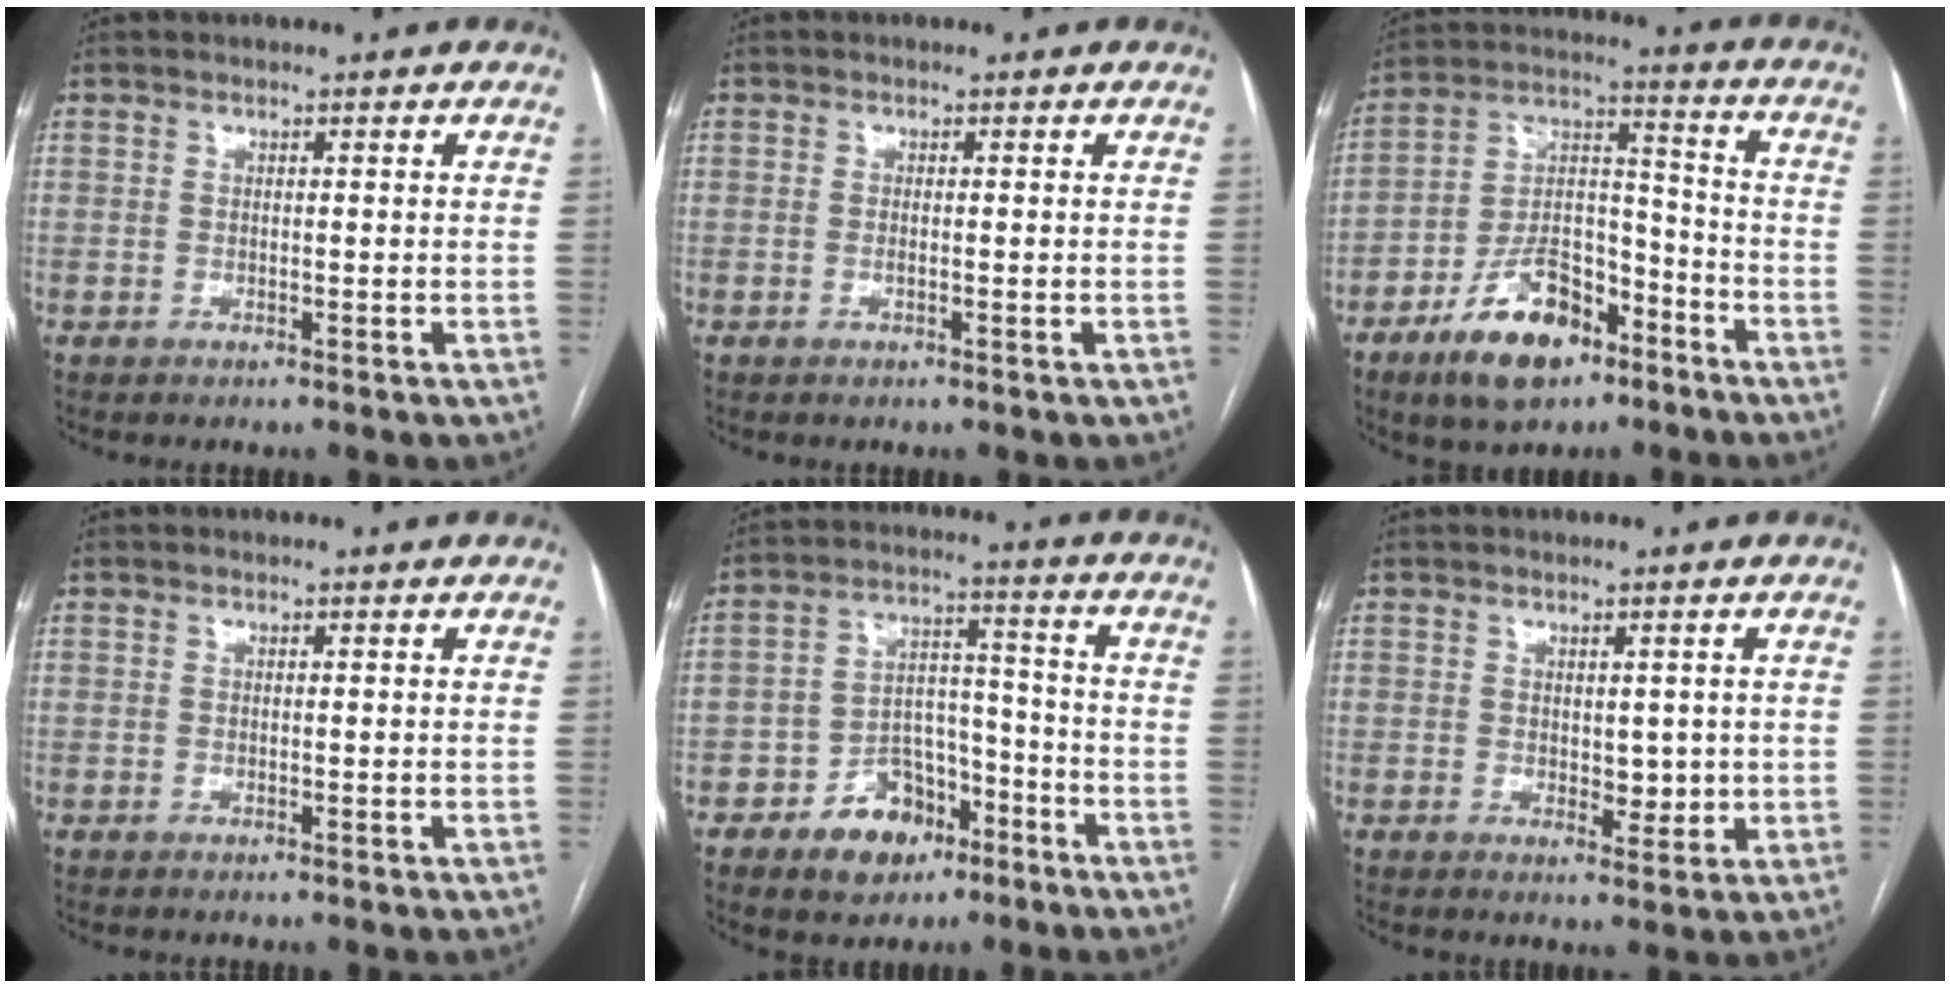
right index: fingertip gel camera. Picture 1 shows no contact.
{"total": 0.8, "force": [-0.1, 0.1, 0.8], "torque": [-0.017, -0.002, -0.001]}
{"total": 14.2, "force": [-8.6, 6.9, 9.0], "torque": [-0.162, 0.015, -0.147]}
{"total": 0.0}
{"total": 9.9, "force": [-5.7, 6.5, 4.9], "torque": [-0.075, 0.027, -0.087]}
{"total": 3.3, "force": [0.3, 2.1, 2.5], "torque": [-0.030, -0.006, 0.011]}